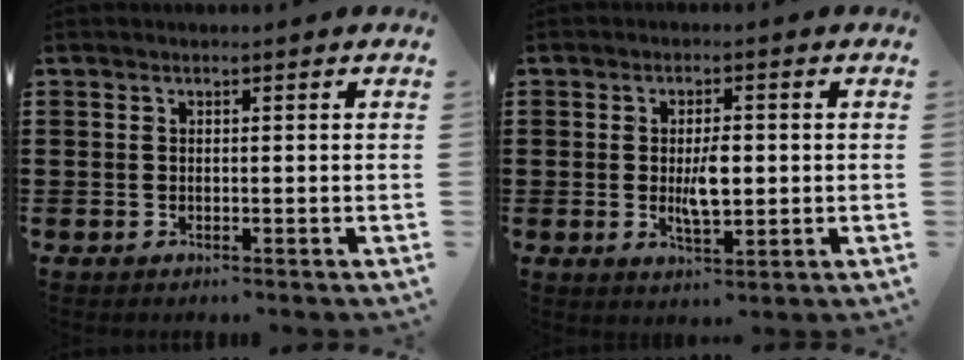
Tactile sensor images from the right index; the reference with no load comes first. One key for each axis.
{"total": 4.7, "fx": -0.2, "fy": 1.9, "fz": 4.3, "tx": -0.078, "ty": -0.003, "tz": -0.008}